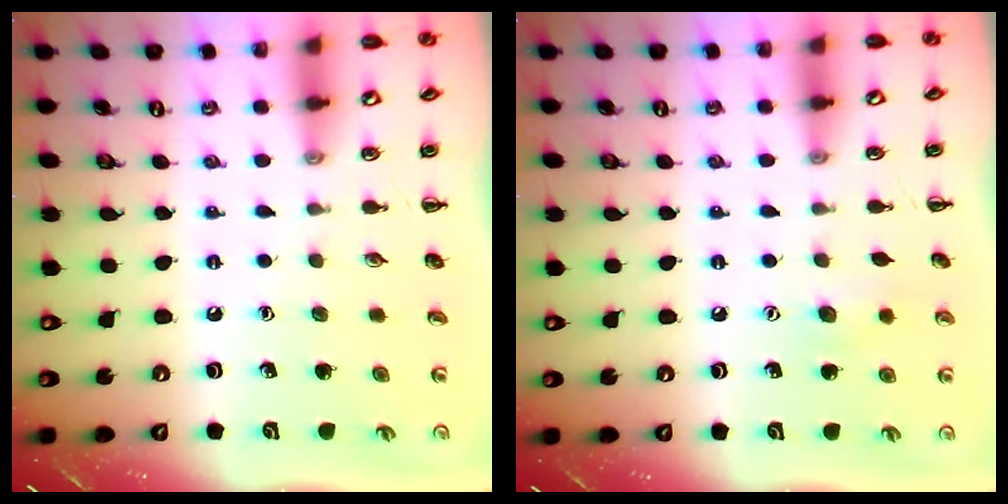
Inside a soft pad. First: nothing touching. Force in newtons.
{"total": 6.3, "press": 6.1, "slide": 1.4}